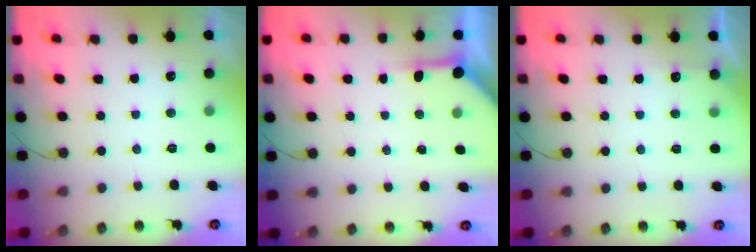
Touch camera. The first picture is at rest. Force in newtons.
{"total": 3.8, "press": 3.8, "slide": 0.4}
{"total": 3.0, "press": 2.9, "slide": 0.4}